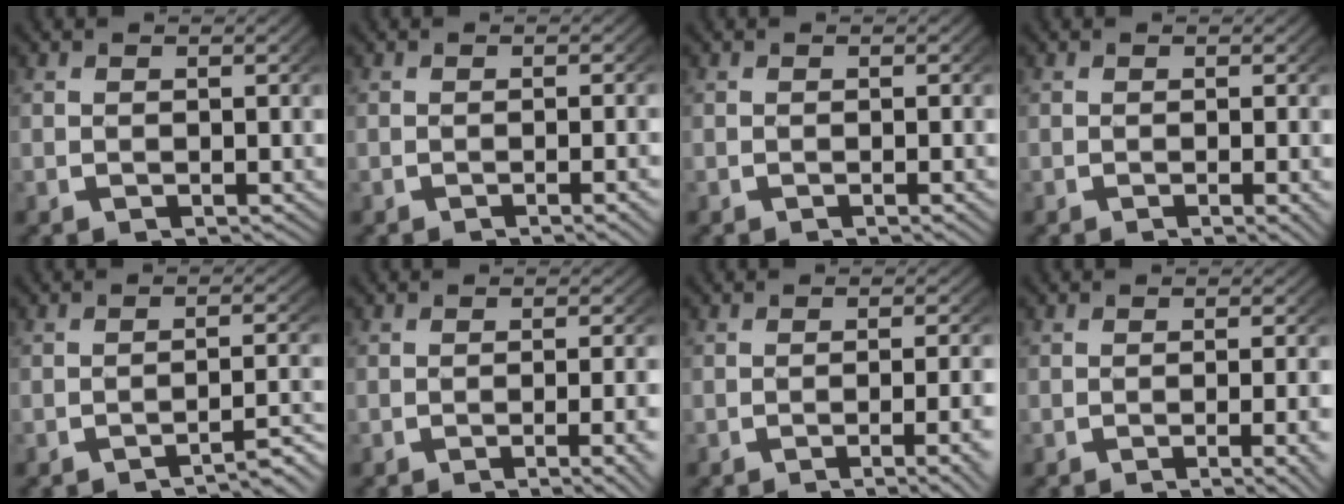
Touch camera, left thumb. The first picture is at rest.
{"total": 2.0, "force": [-1.0, 0.0, 1.7], "torque": [-0.023, 0.006, -0.017]}
{"total": 0.9, "force": [-0.4, -0.1, 0.8], "torque": [-0.012, 0.003, -0.005]}
{"total": 1.6, "force": [-0.5, 0.1, 1.5], "torque": [-0.019, 0.000, -0.008]}
{"total": 3.8, "force": [-3.0, 0.6, 2.3], "torque": [-0.029, 0.000, -0.043]}
{"total": 3.6, "force": [-1.7, 0.6, 3.1], "torque": [-0.038, 0.002, -0.027]}
{"total": 4.3, "force": [-2.4, 0.9, 3.5], "torque": [-0.046, 0.001, -0.037]}
{"total": 3.3, "force": [-1.4, 0.5, 2.9], "torque": [-0.036, 0.002, -0.023]}